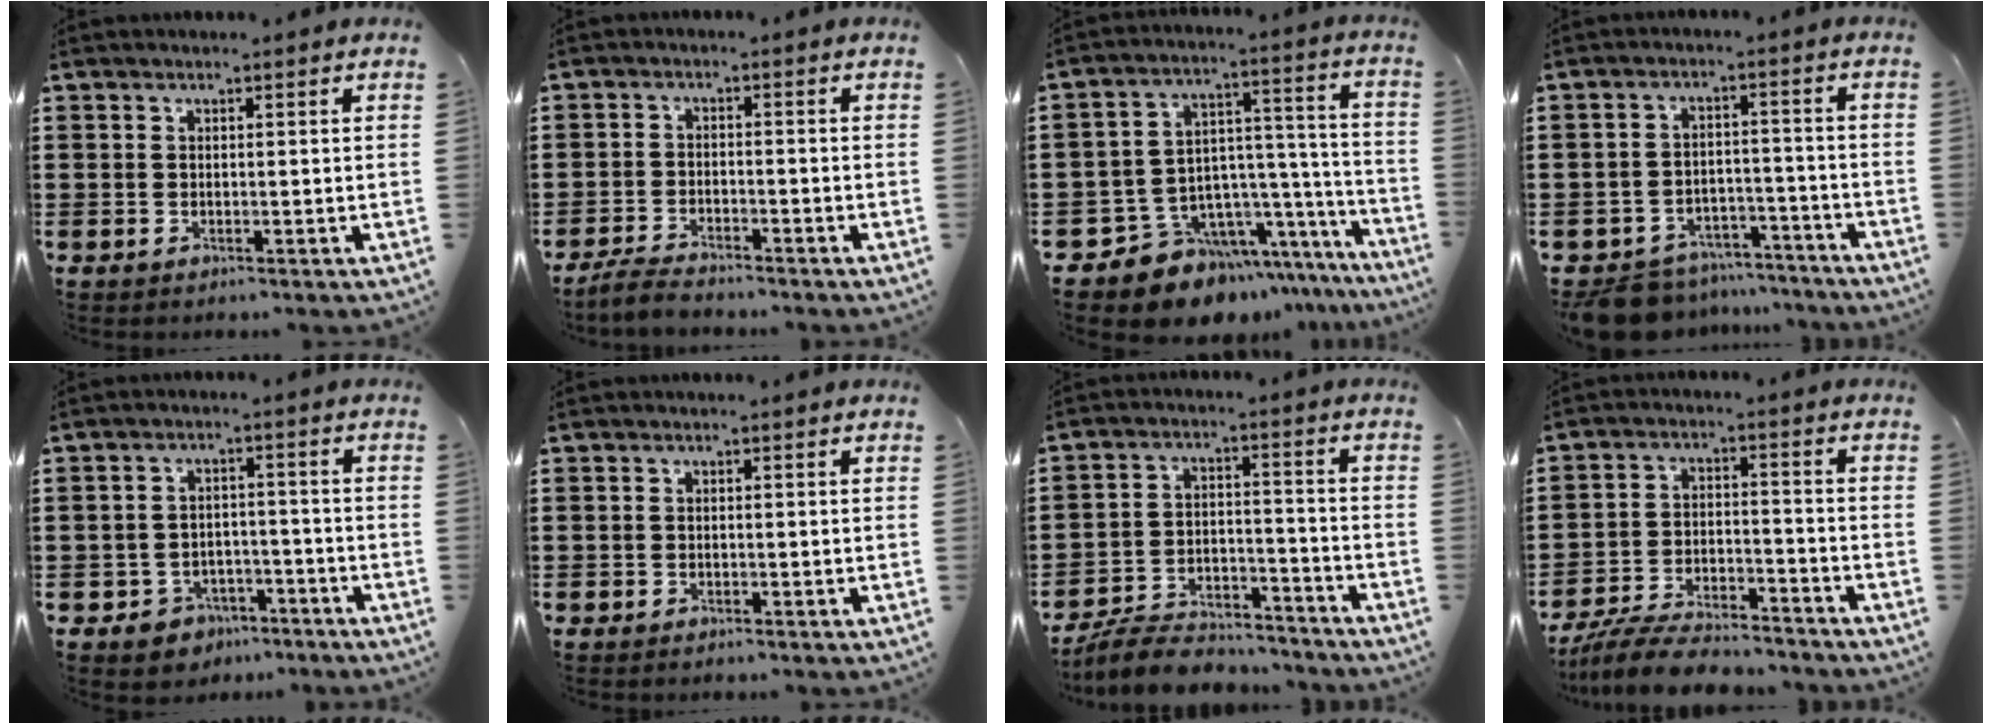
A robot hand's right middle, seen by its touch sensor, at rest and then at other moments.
{"total": 3.1, "force": [-3.0, 0.5, 0.5], "torque": [-0.019, 0.004, -0.066]}
{"total": 9.0, "force": [-7.3, 5.1, 0.9], "torque": [-0.031, 0.004, -0.133]}
{"total": 7.2, "force": [-6.9, 1.8, 1.1], "torque": [-0.029, 0.019, -0.138]}
{"total": 3.6, "force": [-3.1, 1.8, 0.1], "torque": [-0.012, 0.009, -0.065]}
{"total": 0.5, "force": [-0.5, 0.3, 0.0], "torque": [-0.001, 0.003, -0.011]}
{"total": 7.2, "force": [-6.9, 1.4, 1.4], "torque": [-0.028, 0.017, -0.135]}
{"total": 7.2, "force": [-6.9, 1.0, 2.1], "torque": [-0.038, 0.010, -0.131]}